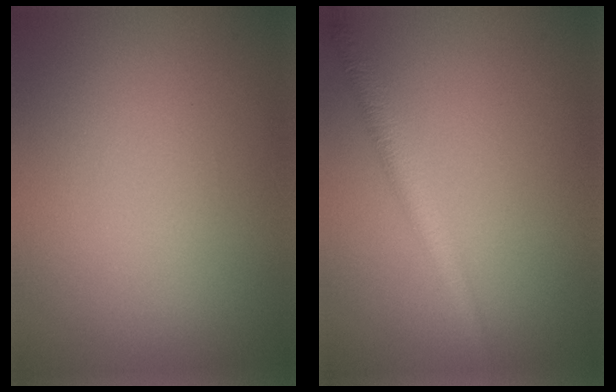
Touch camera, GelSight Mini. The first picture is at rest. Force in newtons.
{"total": 2.5, "press": 2.5, "slide": 0.1}